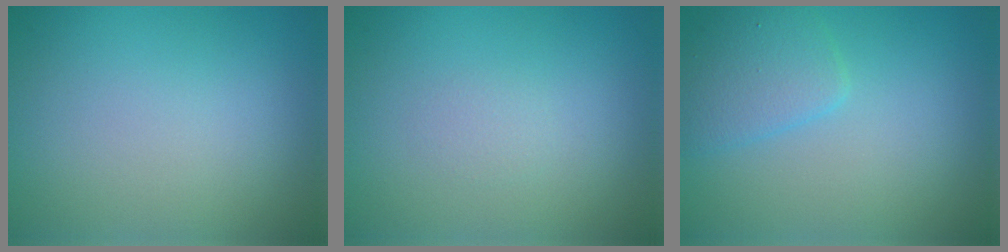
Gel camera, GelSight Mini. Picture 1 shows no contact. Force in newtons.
{"total": 0.6, "press": 0.6, "slide": 0.1}
{"total": 2.7, "press": 2.7, "slide": 0.1}